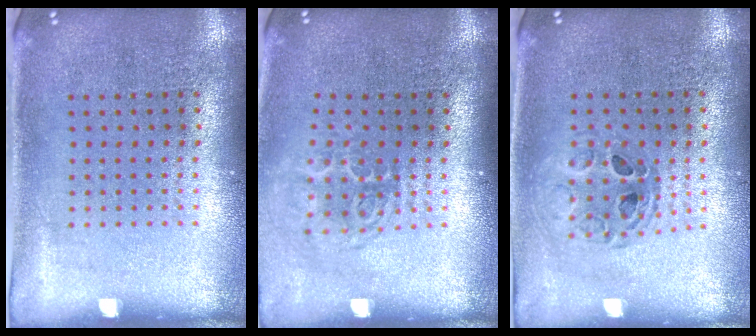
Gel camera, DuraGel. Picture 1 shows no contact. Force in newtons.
{"total": 1.8, "press": 1.2, "slide": 1.3}
{"total": 0.9, "press": 0.9, "slide": 0.1}